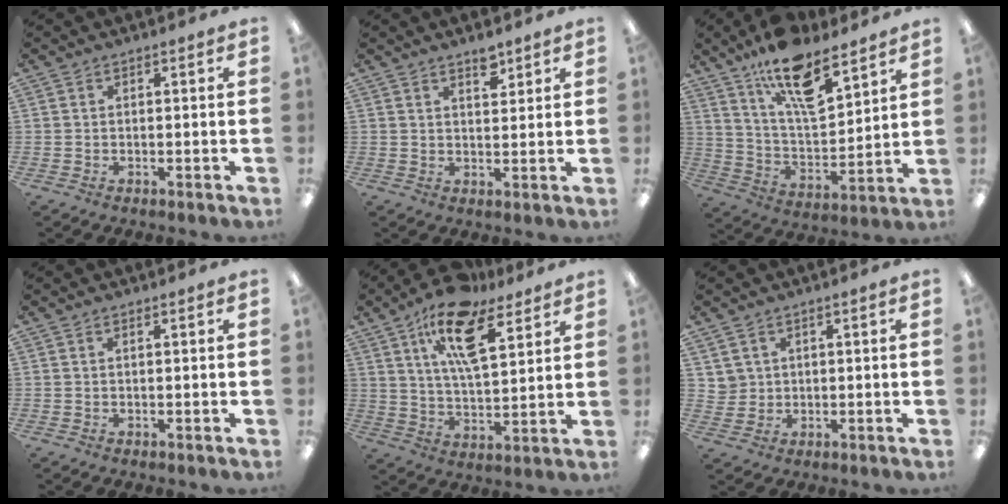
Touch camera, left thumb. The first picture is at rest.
{"total": 4.2, "force": [3.2, 1.6, 2.1], "torque": [-0.015, -0.018, 0.051]}
{"total": 16.6, "force": [11.5, 6.4, 10.2], "torque": [-0.177, -0.061, 0.198]}
{"total": 0.6, "force": [0.3, 0.1, 0.5], "torque": [-0.010, 0.002, 0.005]}
{"total": 17.0, "force": [10.4, 6.9, 11.5], "torque": [-0.192, -0.041, 0.176]}
{"total": 3.2, "force": [1.8, 2.6, -0.2], "torque": [-0.001, -0.005, 0.033]}